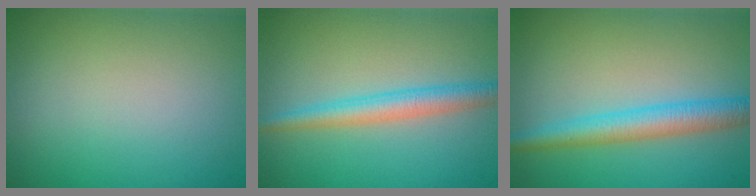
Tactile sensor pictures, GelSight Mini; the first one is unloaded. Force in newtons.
{"total": 3.2, "press": 3.2, "slide": 0.1}
{"total": 4.0, "press": 4.0, "slide": 0.2}